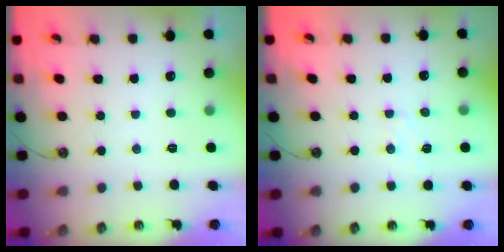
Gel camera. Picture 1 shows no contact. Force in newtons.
{"total": 4.5, "press": 4.5, "slide": 0.6}